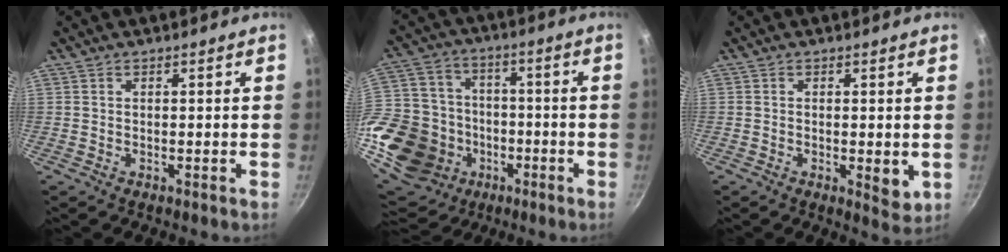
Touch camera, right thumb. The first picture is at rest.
{"total": 25.6, "force": [-8.9, 20.5, 12.5], "torque": [-0.264, 0.044, -0.135]}
{"total": 4.0, "force": [-0.5, 1.6, 3.6], "torque": [-0.055, -0.014, -0.005]}